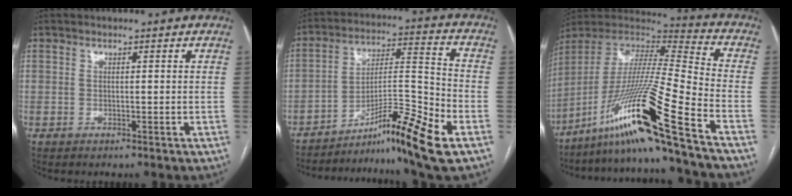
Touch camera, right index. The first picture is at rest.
{"total": 14.6, "force": [-9.1, -0.4, 11.3], "torque": [-0.197, 0.002, -0.147]}
{"total": 22.5, "force": [-13.5, -1.7, 17.9], "torque": [-0.360, -0.024, -0.255]}